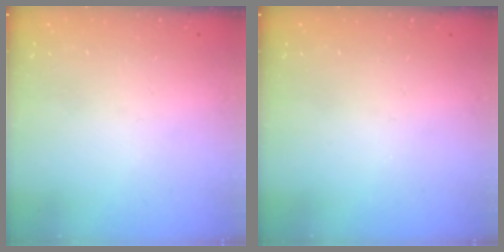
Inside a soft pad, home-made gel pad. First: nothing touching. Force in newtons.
{"total": 0.0}